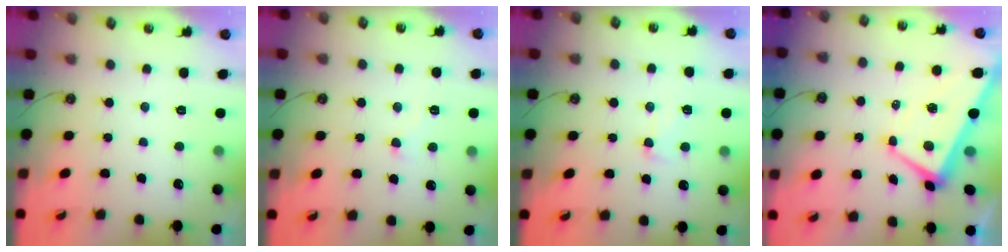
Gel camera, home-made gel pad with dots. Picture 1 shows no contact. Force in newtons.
{"total": 2.5, "press": 2.5, "slide": 0.4}
{"total": 2.0, "press": 1.7, "slide": 1.0}
{"total": 1.5, "press": 1.2, "slide": 0.9}